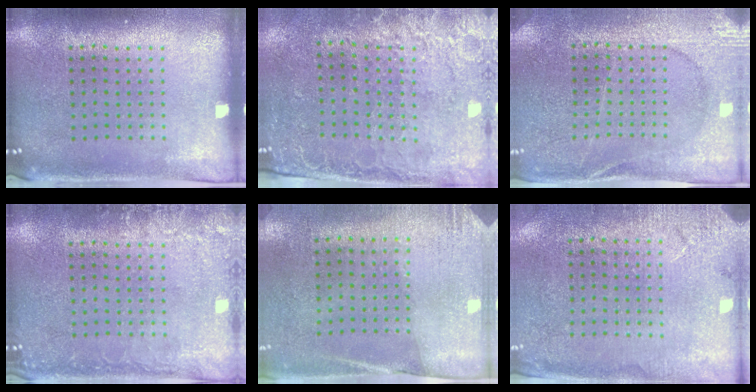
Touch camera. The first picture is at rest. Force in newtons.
{"total": 2.6, "press": 2.3, "slide": 1.3}
{"total": 2.9, "press": 2.9, "slide": 0.3}
{"total": 2.4, "press": 2.4, "slide": 0.4}
{"total": 2.6, "press": 2.3, "slide": 1.4}
{"total": 2.6, "press": 2.5, "slide": 0.7}